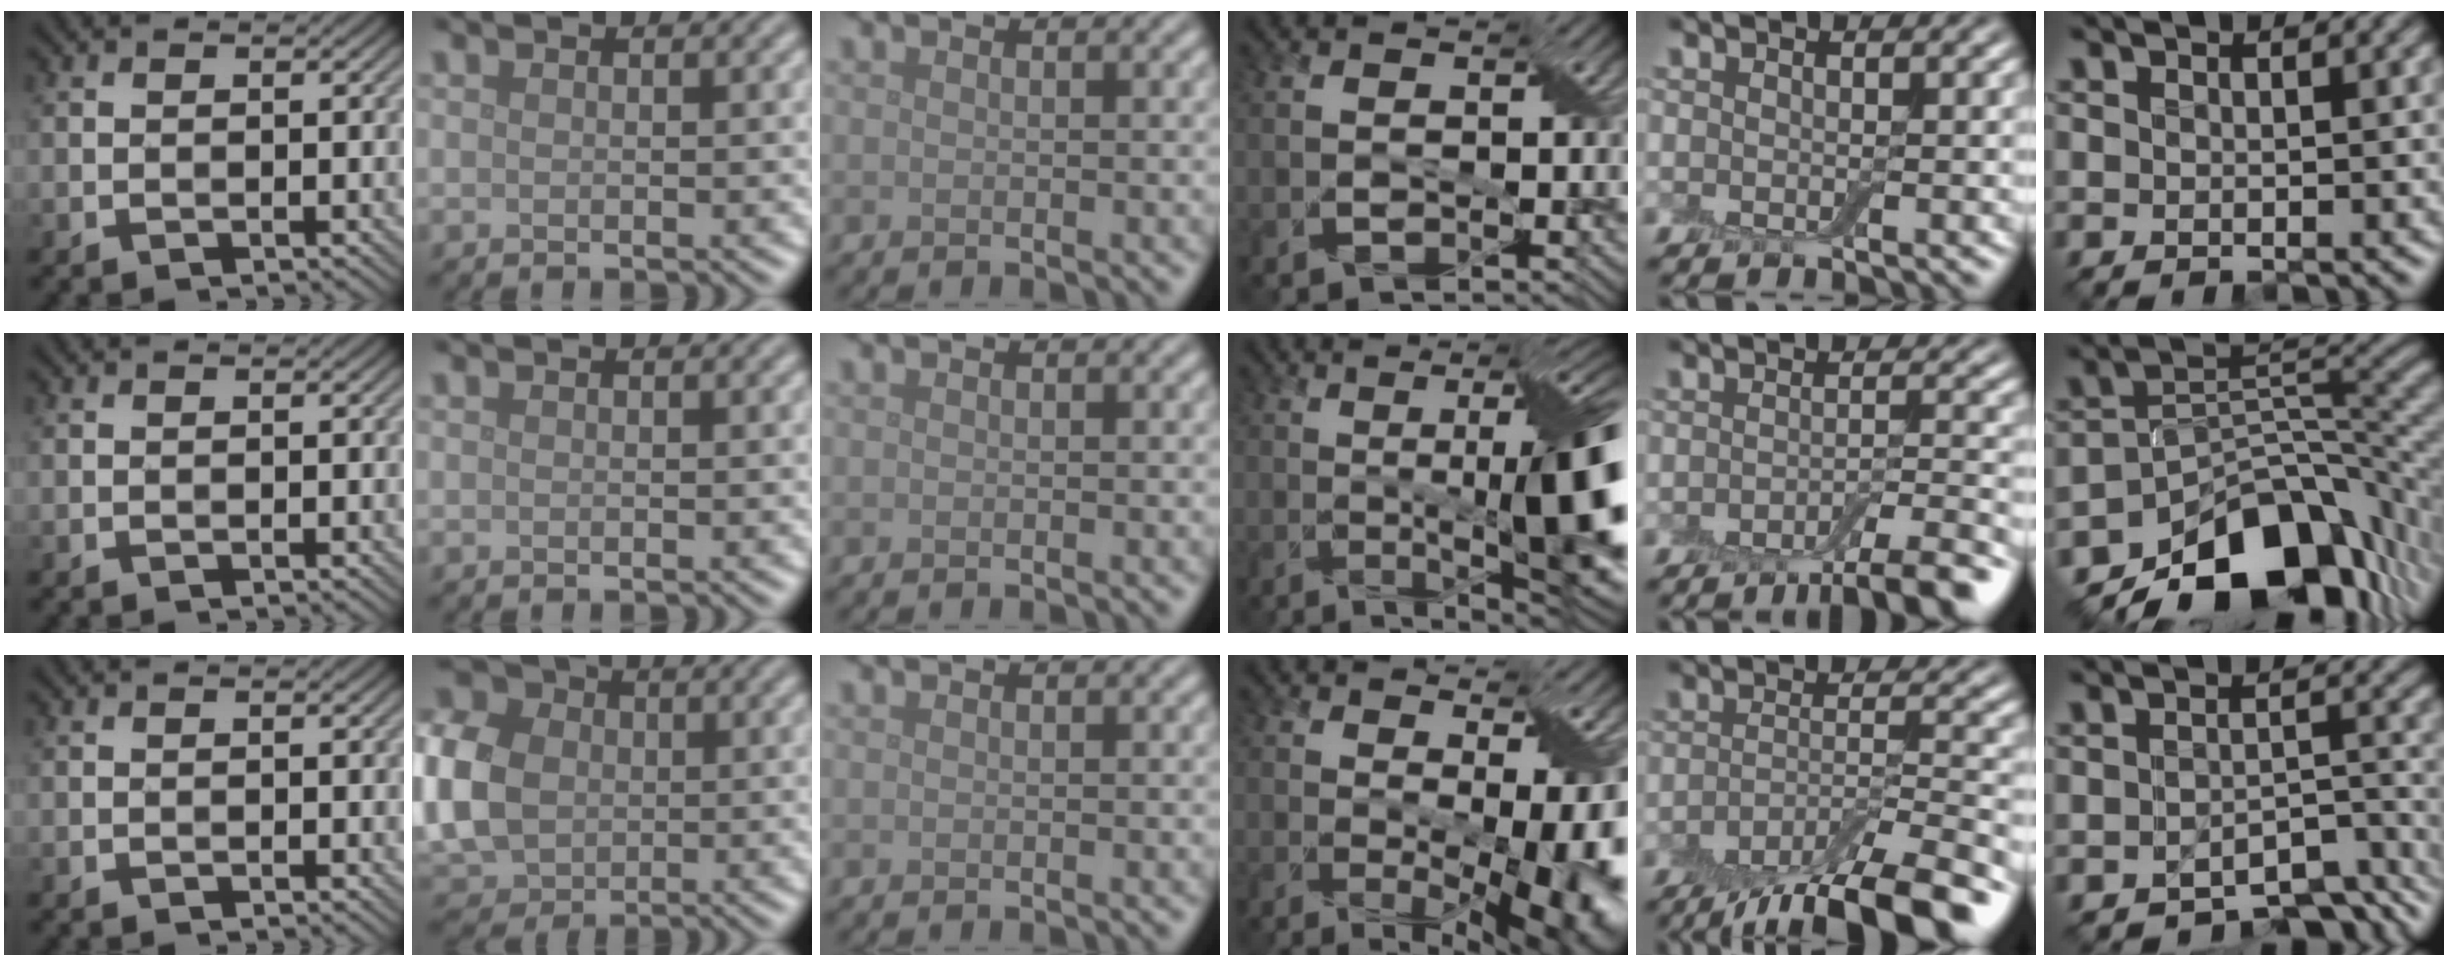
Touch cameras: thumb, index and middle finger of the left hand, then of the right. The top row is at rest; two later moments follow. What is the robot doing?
{"motion": "wrap", "object": "cling film"}